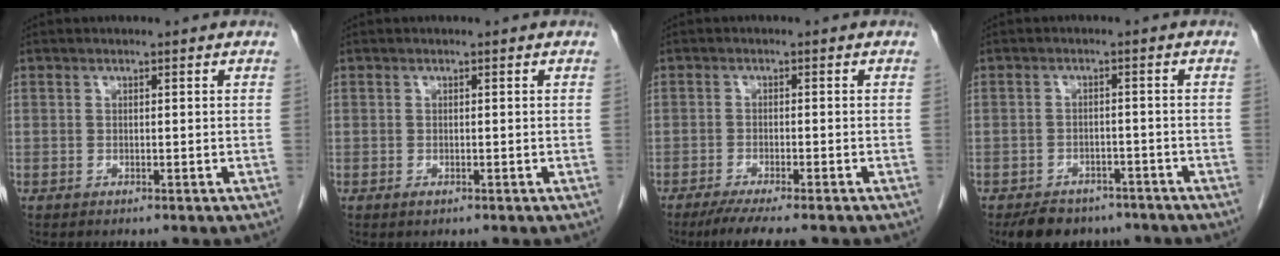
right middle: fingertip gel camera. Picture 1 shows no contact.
{"total": 0.5, "force": [-0.3, 0.1, 0.4], "torque": [-0.009, -0.002, -0.003]}
{"total": 6.9, "force": [-5.6, 0.4, 4.1], "torque": [-0.063, -0.018, -0.085]}
{"total": 7.6, "force": [-6.1, 3.8, 2.4], "torque": [-0.036, -0.001, -0.086]}